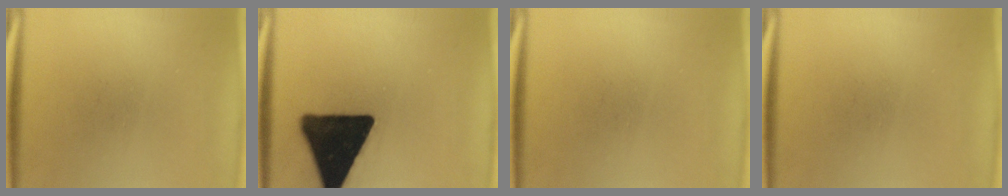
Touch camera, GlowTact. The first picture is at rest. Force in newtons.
{"total": 19.7}
{"total": 0.0}
{"total": 0.0}